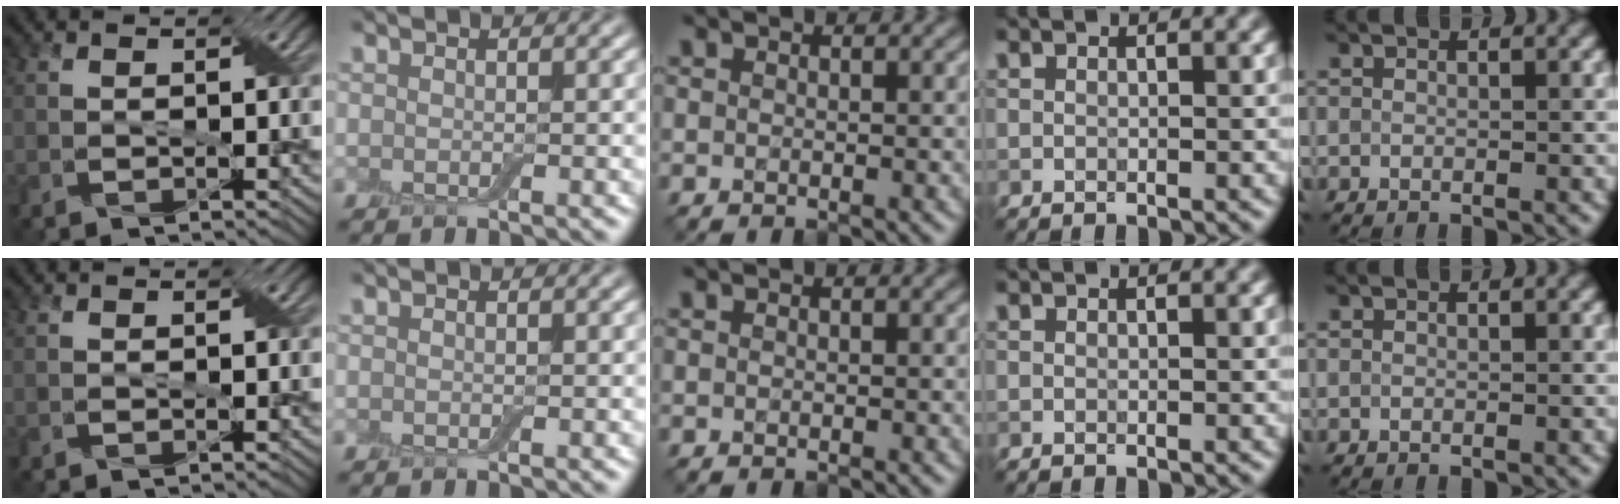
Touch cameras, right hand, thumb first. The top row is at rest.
{}